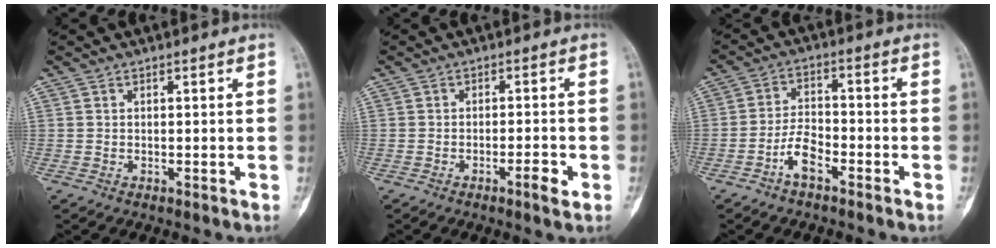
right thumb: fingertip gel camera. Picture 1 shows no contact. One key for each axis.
{"total": 3.3, "fx": -1.6, "fy": 0.6, "fz": 2.8, "tx": -0.046, "ty": 0.006, "tz": -0.026}
{"total": 5.5, "fx": -3.2, "fy": 2.5, "fz": 3.7, "tx": -0.064, "ty": 0.027, "tz": -0.064}